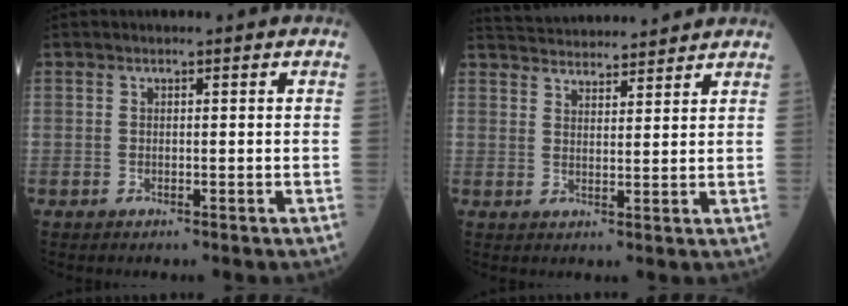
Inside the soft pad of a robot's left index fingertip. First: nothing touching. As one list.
[{"total": 12.8, "force": [12.3, 1.7, 3.2], "torque": [-0.052, 0.032, 0.183]}]